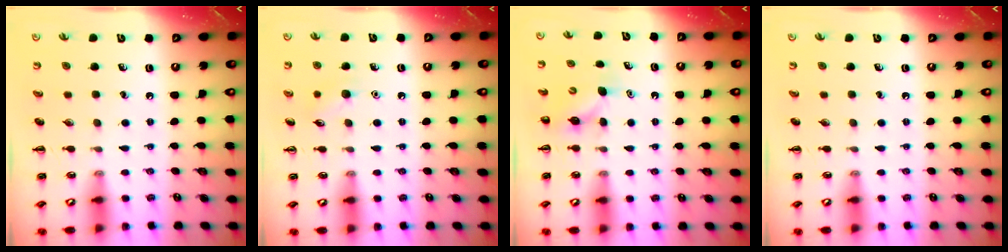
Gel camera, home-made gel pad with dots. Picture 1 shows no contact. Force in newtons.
{"total": 6.5, "press": 6.3, "slide": 1.4}
{"total": 4.6, "press": 4.6, "slide": 0.7}
{"total": 0.0}